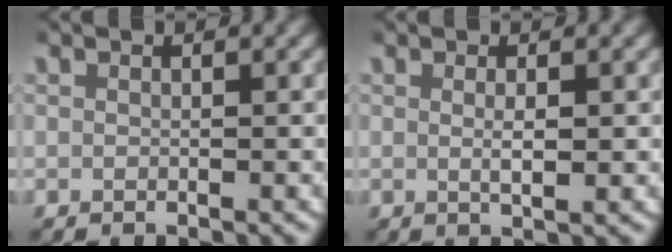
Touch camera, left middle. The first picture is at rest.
{"total": 1.4, "force": [0.3, 0.2, 1.3], "torque": [-0.023, -0.006, 0.007]}